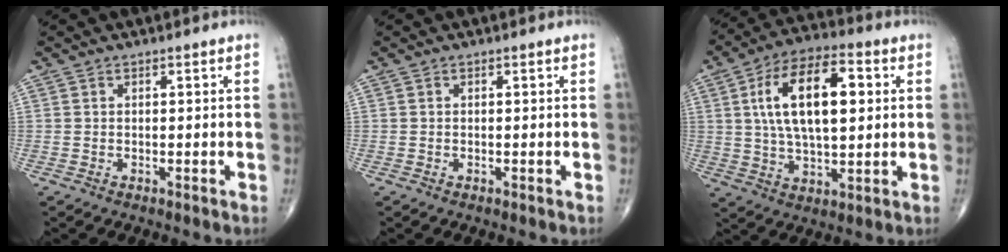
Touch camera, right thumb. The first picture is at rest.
{"total": 0.0}
{"total": 17.1, "force": [3.5, 8.1, 14.6], "torque": [-0.244, 0.009, 0.059]}